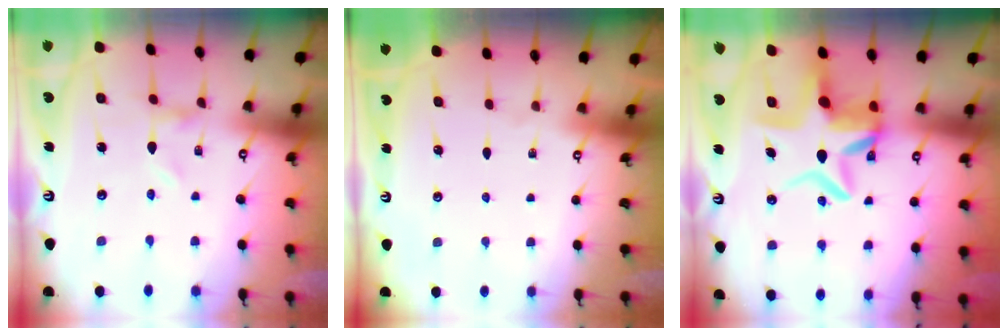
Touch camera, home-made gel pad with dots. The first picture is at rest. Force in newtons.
{"total": 0.0}
{"total": 10.9, "press": 10.4, "slide": 3.1}